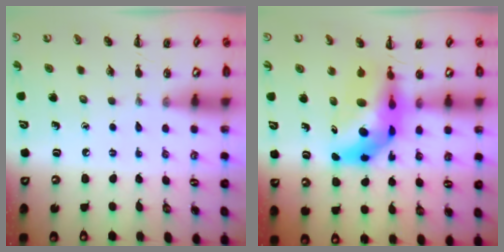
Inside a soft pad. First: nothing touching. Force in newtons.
{"total": 9.9, "press": 9.3, "slide": 3.3}